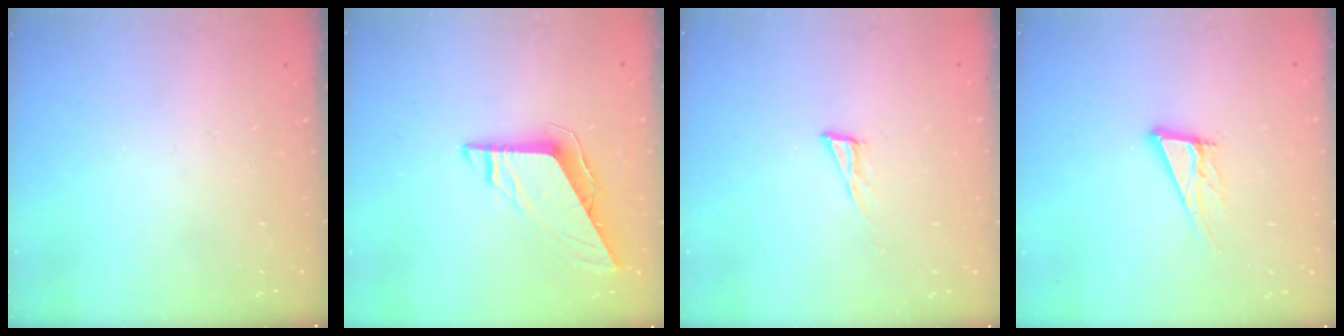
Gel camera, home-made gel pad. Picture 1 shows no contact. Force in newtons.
{"total": 9.5, "press": 9.4, "slide": 0.9}
{"total": 5.7, "press": 5.5, "slide": 1.4}
{"total": 11.5, "press": 11.2, "slide": 2.6}